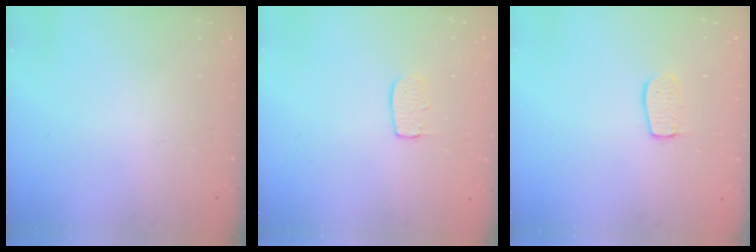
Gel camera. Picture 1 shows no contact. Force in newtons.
{"total": 5.6, "press": 5.6, "slide": 0.4}
{"total": 7.1, "press": 7.1, "slide": 0.3}